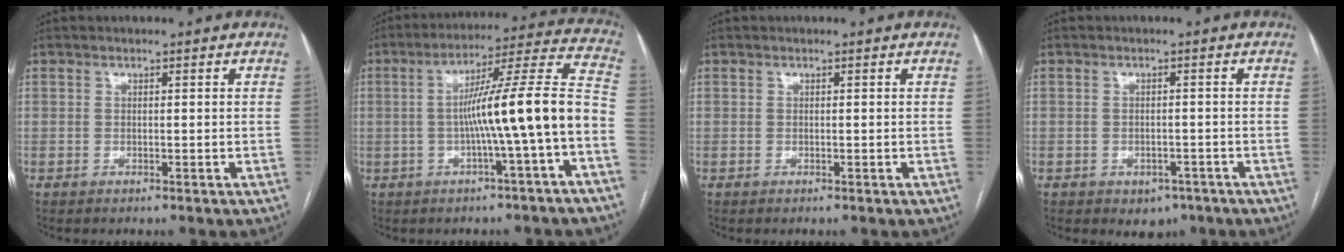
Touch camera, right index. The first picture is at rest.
{"total": 14.1, "force": [-3.3, -1.1, 13.7], "torque": [-0.199, 0.029, -0.054]}
{"total": 0.0}
{"total": 3.2, "force": [-2.0, 2.1, 1.3], "torque": [-0.011, 0.004, -0.017]}